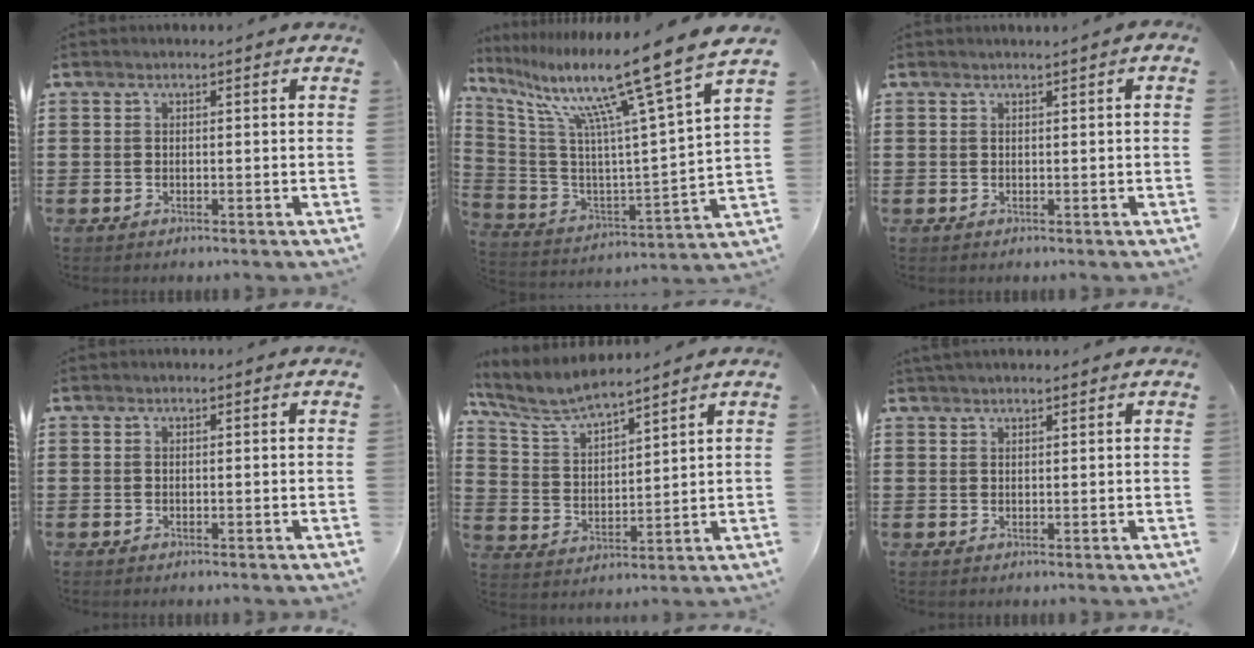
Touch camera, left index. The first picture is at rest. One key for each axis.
{"total": 14.5, "fx": 10.6, "fy": -0.1, "fz": 9.9, "tx": -0.198, "ty": -0.074, "tz": 0.158}
{"total": 0.0}
{"total": 0.0}
{"total": 6.9, "fx": 6.3, "fy": 0.9, "fz": 2.8, "tx": -0.081, "ty": -0.027, "tz": 0.110}
{"total": 1.4, "fx": 1.3, "fy": 0.1, "fz": 0.6, "tx": -0.013, "ty": 0.000, "tz": 0.025}